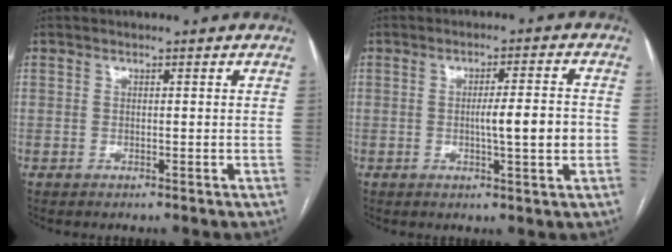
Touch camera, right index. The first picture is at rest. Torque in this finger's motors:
{"motor_torque": [1.02, 0.05, 0.49, 0.11]}